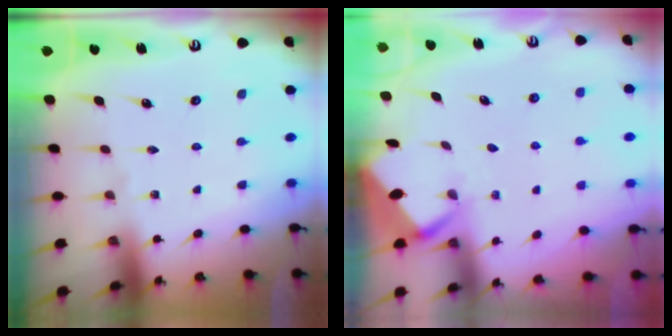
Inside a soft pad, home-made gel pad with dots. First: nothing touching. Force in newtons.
{"total": 2.7, "press": 2.7, "slide": 0.4}